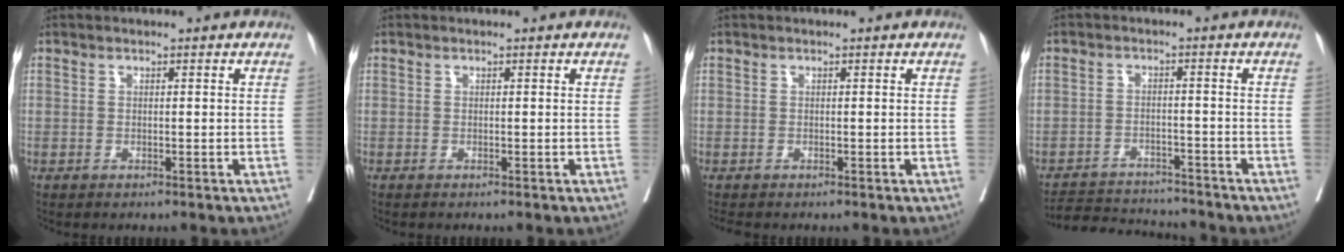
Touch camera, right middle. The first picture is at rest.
{"total": 0.6, "force": [-0.5, -0.1, 0.4], "torque": [-0.006, 0.002, -0.008]}
{"total": 1.1, "force": [-1.0, 0.3, 0.3], "torque": [-0.010, -0.004, -0.018]}
{"total": 7.9, "force": [-7.7, 1.7, 0.5], "torque": [-0.004, 0.007, -0.122]}